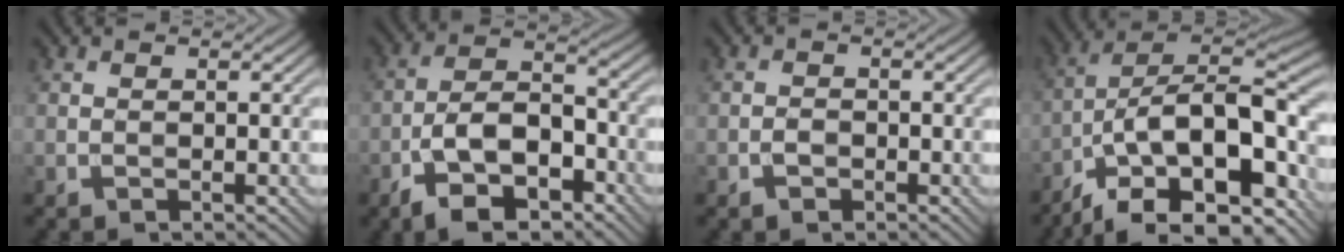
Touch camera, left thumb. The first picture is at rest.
{"total": 10.0, "force": [-5.5, 4.8, 6.9], "torque": [-0.127, -0.001, -0.109]}
{"total": 1.5, "force": [-0.8, 1.0, 0.7], "torque": [-0.011, 0.001, -0.018]}
{"total": 17.8, "force": [-9.8, 8.1, 12.4], "torque": [-0.216, -0.012, -0.165]}